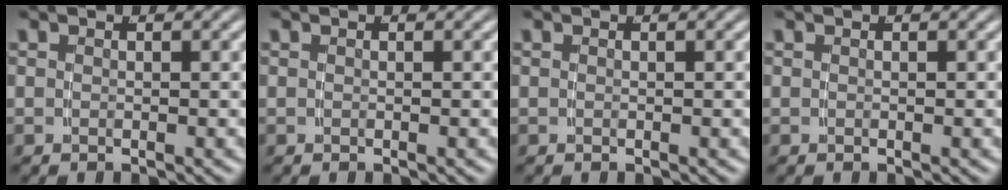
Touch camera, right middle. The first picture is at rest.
{"total": 0.0}
{"total": 0.0}
{"total": 0.0}